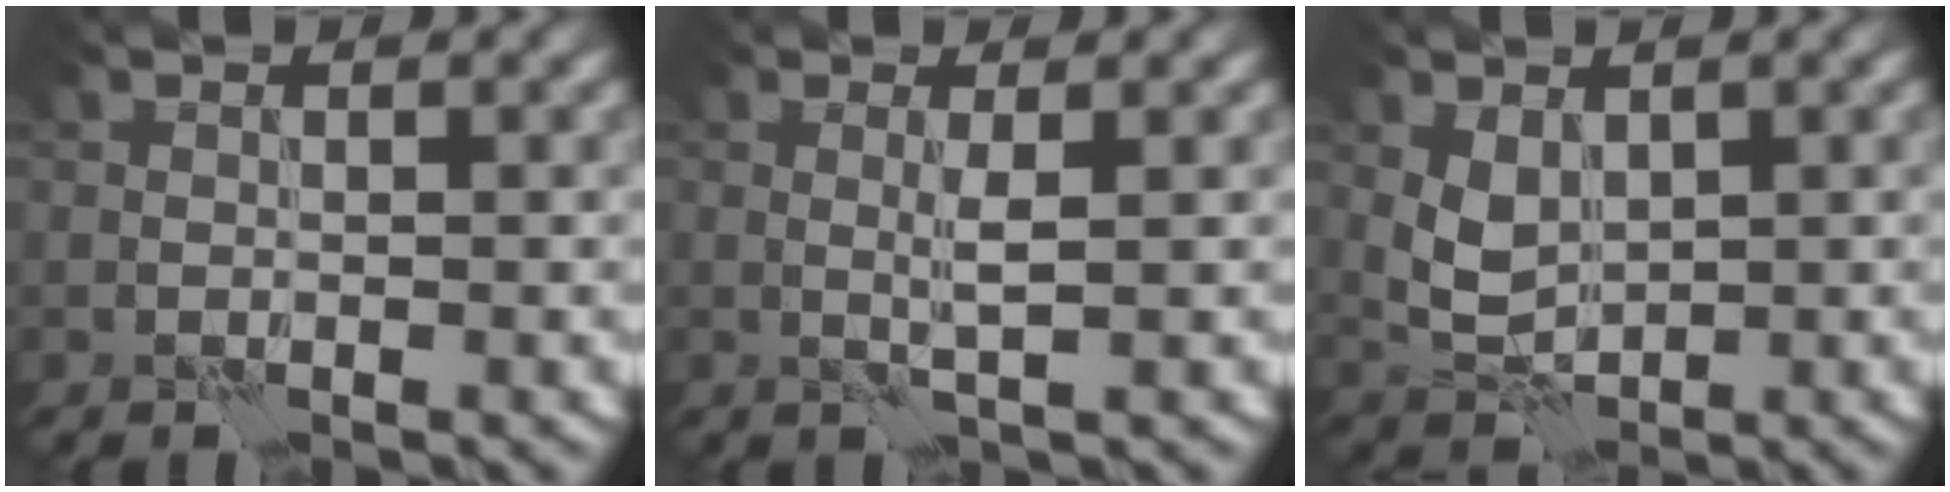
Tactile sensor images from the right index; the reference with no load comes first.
{"total": 1.4, "force": [0.4, -0.1, 1.3], "torque": [-0.029, 0.003, 0.004]}
{"total": 2.5, "force": [1.0, 1.7, 1.6], "torque": [-0.034, -0.002, 0.025]}